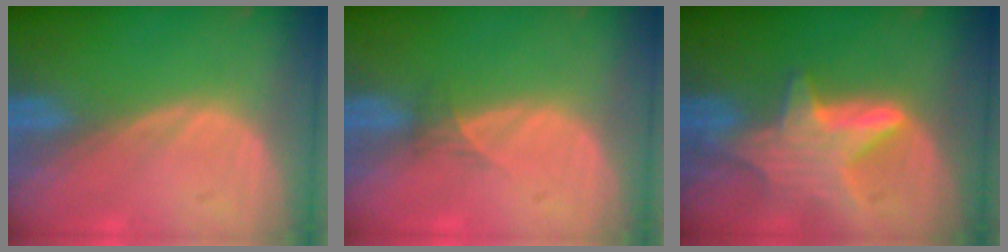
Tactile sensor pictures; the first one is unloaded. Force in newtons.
{"total": 1.3, "press": 1.0, "slide": 0.8}
{"total": 6.8, "press": 6.8, "slide": 0.1}